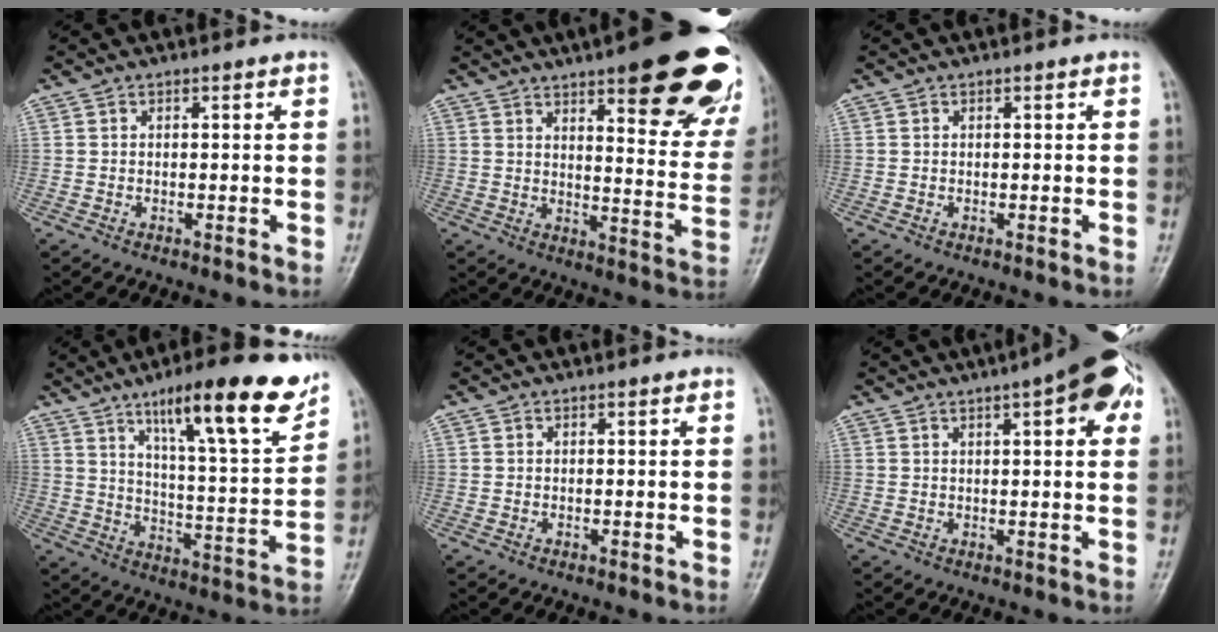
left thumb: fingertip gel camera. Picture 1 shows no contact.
{"total": 25.4, "force": [15.2, 7.0, 19.2], "torque": [-0.201, -0.057, 0.190]}
{"total": 0.0}
{"total": 19.0, "force": [12.0, 4.0, 14.1], "torque": [-0.184, -0.060, 0.189]}
{"total": 0.0}
{"total": 11.3, "force": [4.9, 3.4, 9.5], "torque": [-0.105, 0.008, 0.057]}